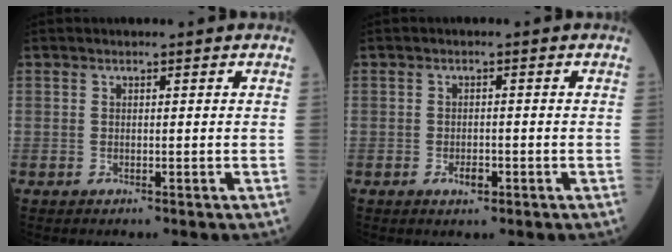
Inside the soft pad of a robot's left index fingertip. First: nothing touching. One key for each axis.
{"total": 1.9, "fx": -1.1, "fy": 0.8, "fz": 1.3, "tx": -0.022, "ty": 0.001, "tz": -0.014}